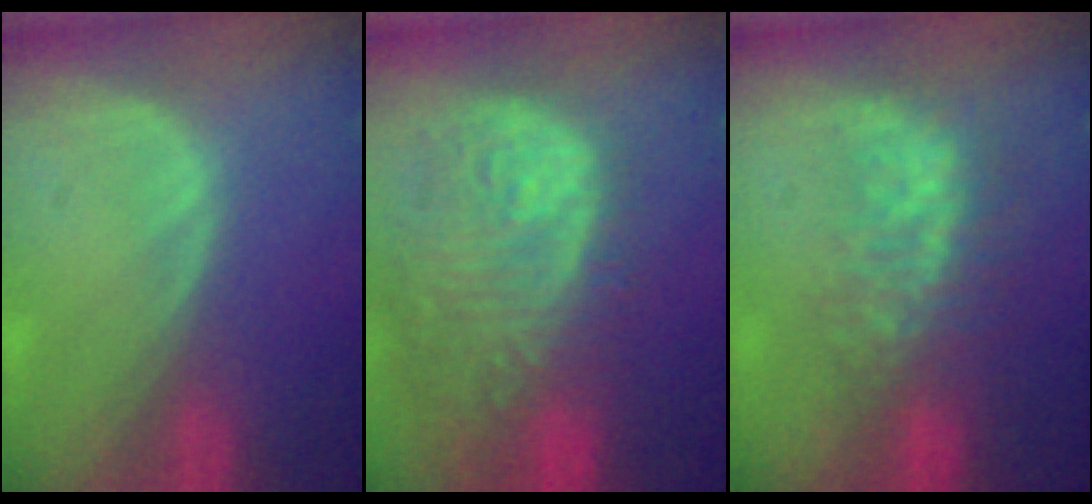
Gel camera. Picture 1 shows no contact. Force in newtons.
{"total": 13.7, "press": 11.4, "slide": 7.6}
{"total": 7.7, "press": 7.1, "slide": 3.1}